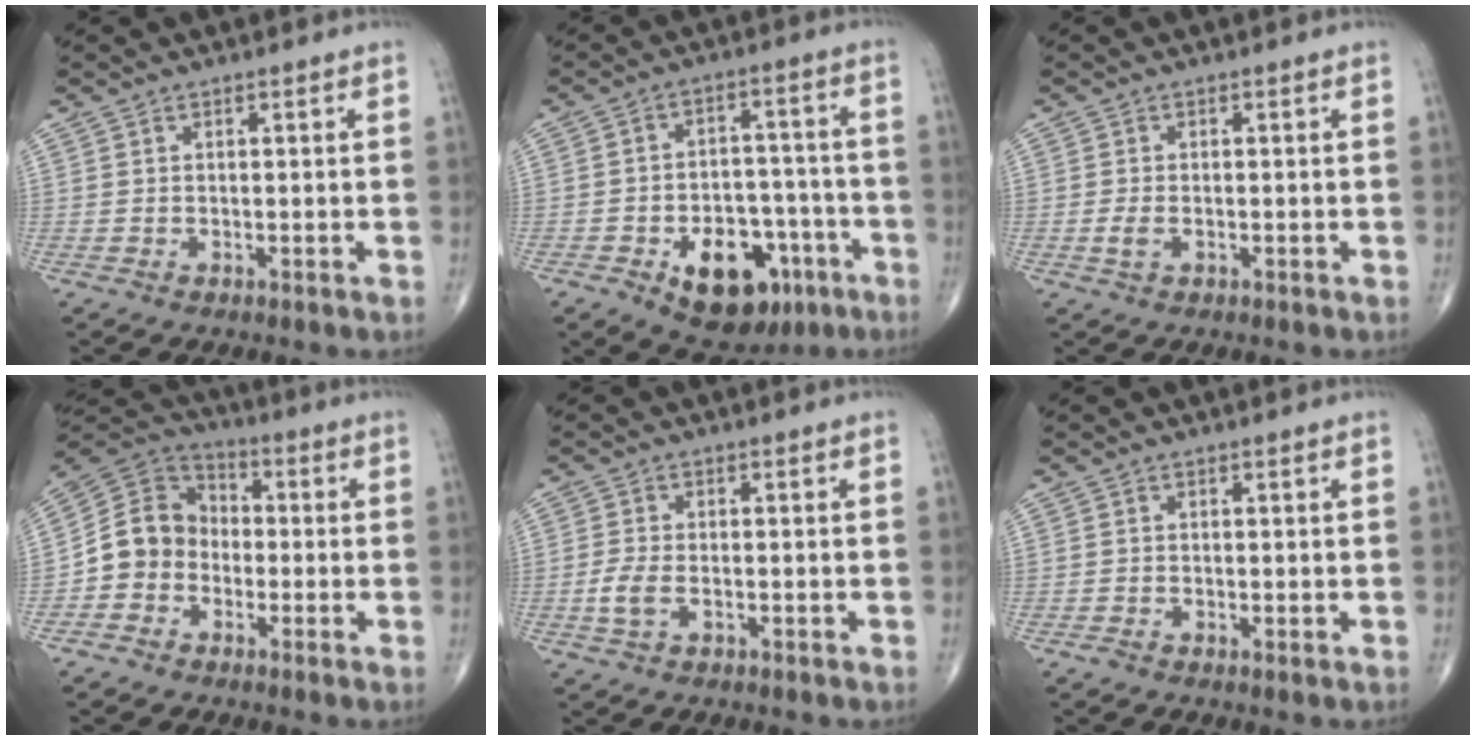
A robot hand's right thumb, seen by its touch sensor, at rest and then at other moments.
{"total": 15.6, "force": [-7.2, 9.7, 9.9], "torque": [-0.105, 0.044, -0.095]}
{"total": 1.9, "force": [-0.5, 1.1, 1.5], "torque": [-0.036, 0.000, -0.011]}
{"total": 10.1, "force": [-2.5, 8.8, 4.3], "torque": [-0.058, 0.044, -0.062]}
{"total": 3.7, "force": [-1.0, 2.0, 2.9], "torque": [-0.070, 0.005, -0.020]}
{"total": 0.9, "force": [-0.4, 0.3, 0.7], "torque": [-0.018, -0.003, -0.012]}